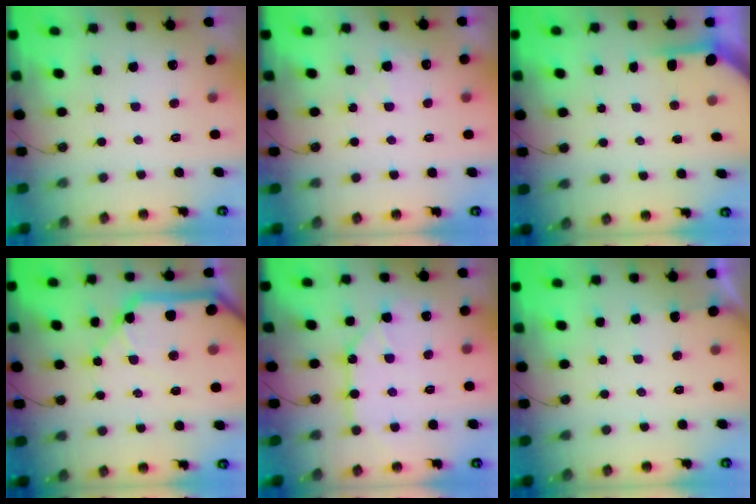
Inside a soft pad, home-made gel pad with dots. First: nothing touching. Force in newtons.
{"total": 4.9, "press": 4.8, "slide": 0.8}
{"total": 4.2, "press": 4.2, "slide": 0.5}
{"total": 19.2, "press": 19.0, "slide": 3.0}
{"total": 10.4, "press": 10.3, "slide": 1.2}
{"total": 2.5, "press": 2.5, "slide": 0.4}